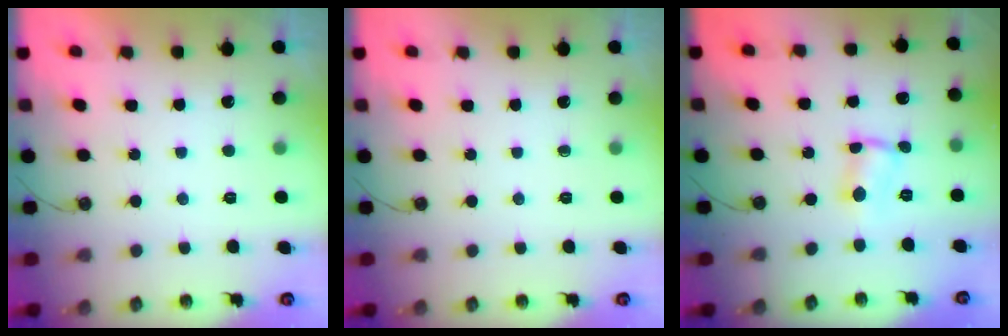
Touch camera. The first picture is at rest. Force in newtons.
{"total": 0.0}
{"total": 2.9, "press": 1.4, "slide": 2.5}